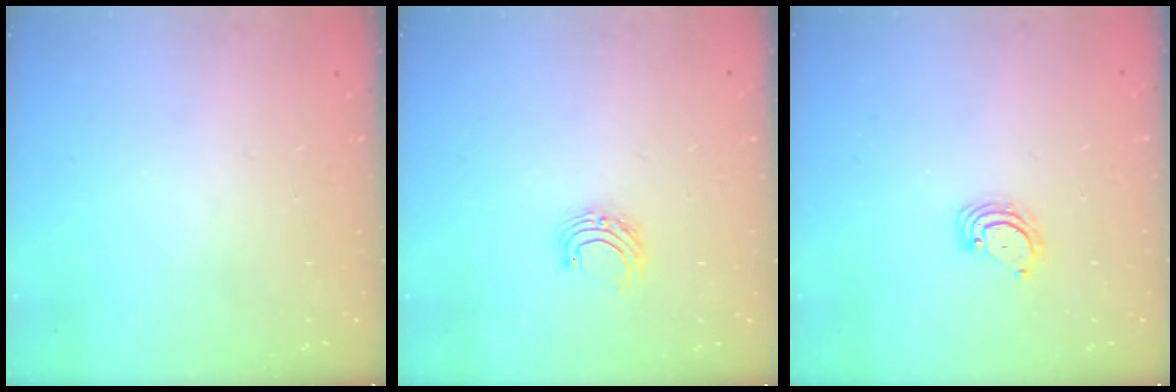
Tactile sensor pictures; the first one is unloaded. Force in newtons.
{"total": 5.9, "press": 5.9, "slide": 0.5}
{"total": 4.5, "press": 4.4, "slide": 0.5}